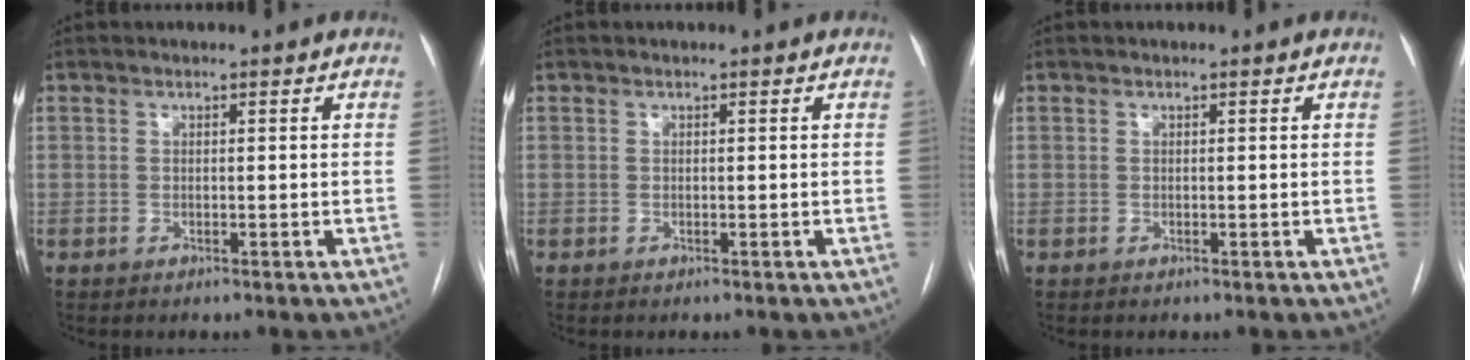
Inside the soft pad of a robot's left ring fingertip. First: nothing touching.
{"total": 0.0}
{"total": 0.0}